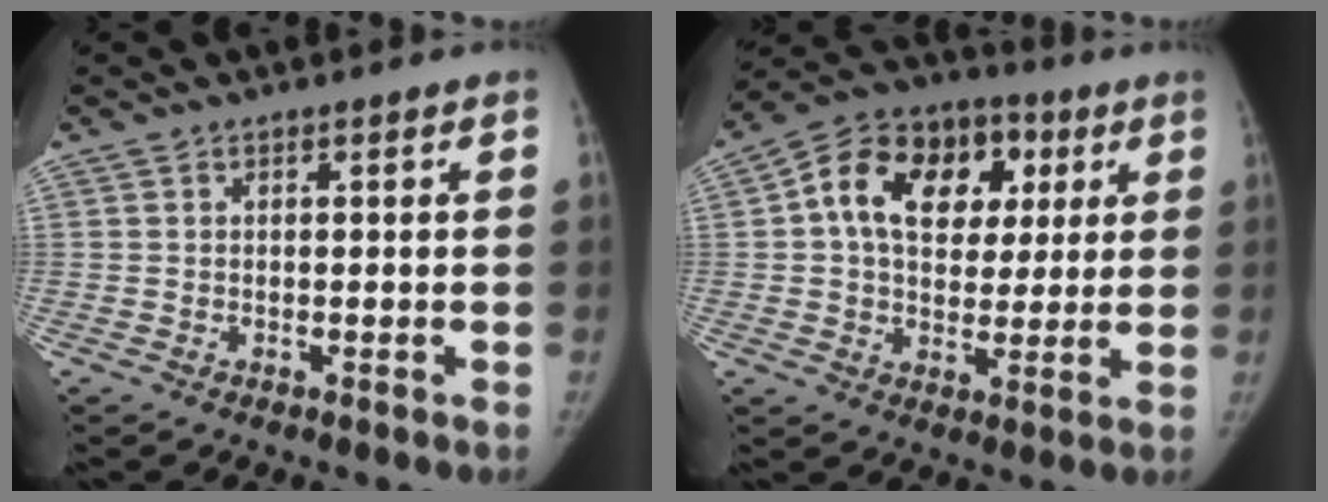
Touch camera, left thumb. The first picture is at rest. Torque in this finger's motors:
{"motor_torque": [0.11, 1.06, 0.17, -0.25, 0.08]}